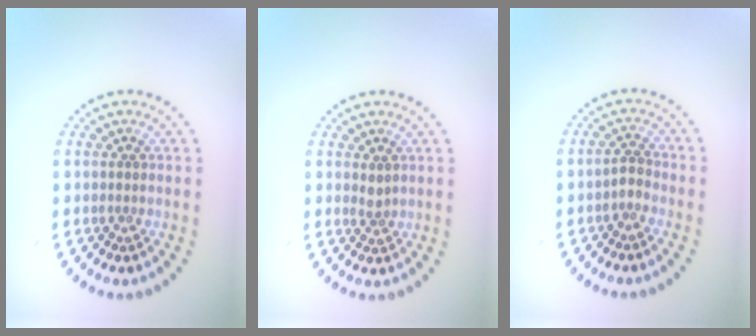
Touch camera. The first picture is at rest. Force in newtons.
{"total": 1.1, "press": 0.8, "slide": 0.7}
{"total": 1.1, "press": 0.9, "slide": 0.6}